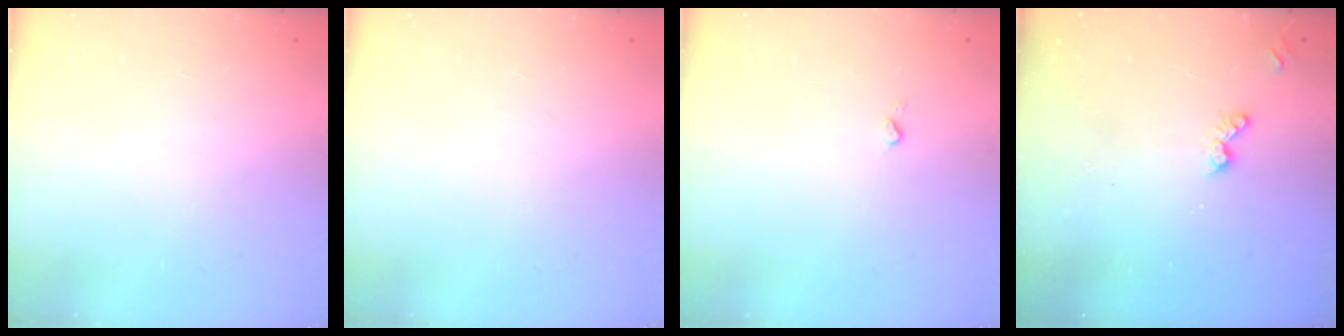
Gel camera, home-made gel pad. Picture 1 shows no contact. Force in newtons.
{"total": 0.0}
{"total": 2.7, "press": 2.6, "slide": 0.4}
{"total": 5.2, "press": 5.1, "slide": 0.8}